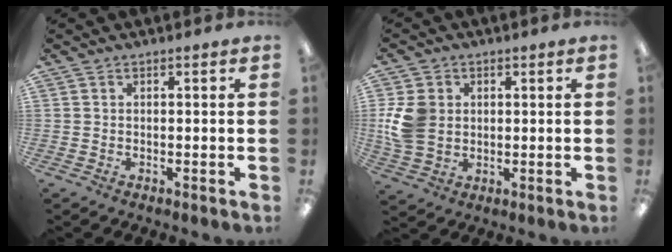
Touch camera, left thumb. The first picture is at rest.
{"total": 9.3, "force": [1.0, 7.8, 5.0], "torque": [-0.107, 0.010, 0.022]}